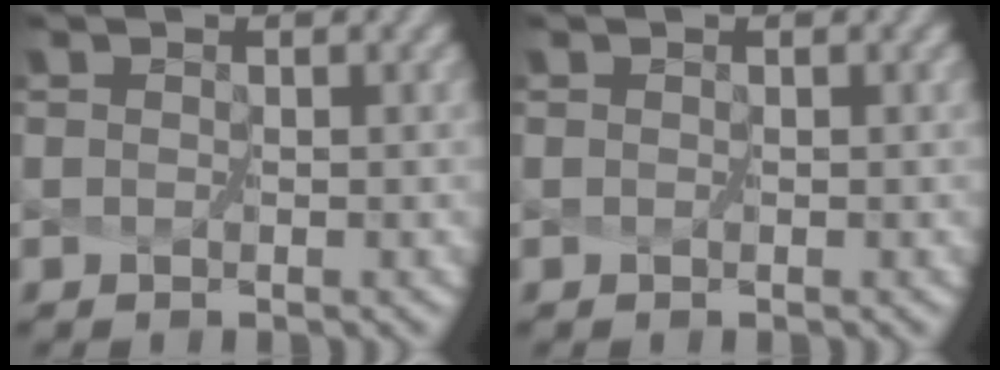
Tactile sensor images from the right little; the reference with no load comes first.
{"total": 0.0}